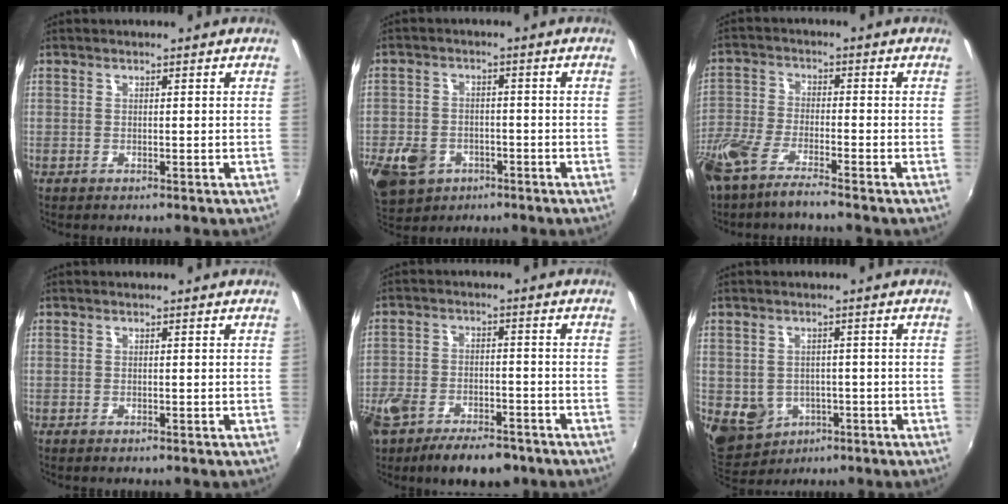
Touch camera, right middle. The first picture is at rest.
{"total": 12.1, "force": [-5.5, 9.1, 5.8], "torque": [-0.165, -0.009, -0.087]}
{"total": 10.1, "force": [-7.9, 1.6, 6.1], "torque": [-0.149, -0.026, -0.154]}
{"total": 0.0}
{"total": 14.7, "force": [-10.2, 6.9, 8.0], "torque": [-0.195, -0.031, -0.170]}
{"total": 7.7, "force": [-2.5, 6.5, 3.2], "torque": [-0.078, -0.009, -0.021]}